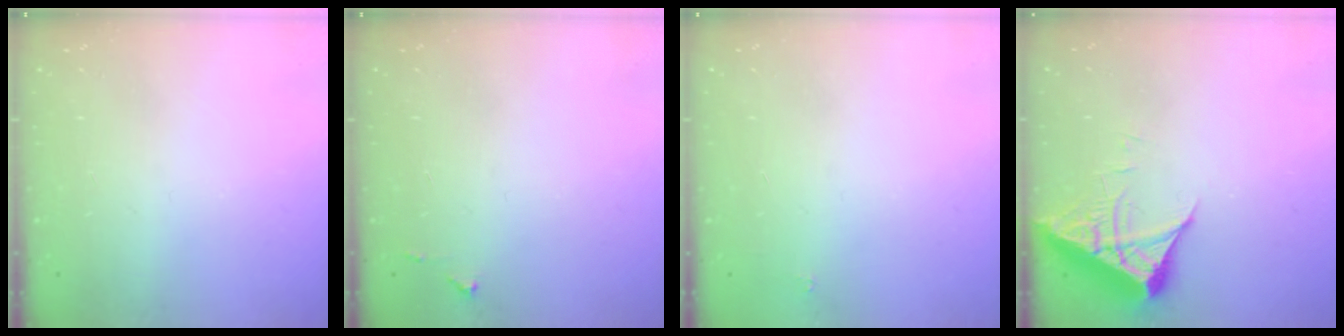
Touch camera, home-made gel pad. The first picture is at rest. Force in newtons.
{"total": 4.3, "press": 4.2, "slide": 0.7}
{"total": 1.8, "press": 1.7, "slide": 0.1}
{"total": 6.1, "press": 6.1, "slide": 0.7}